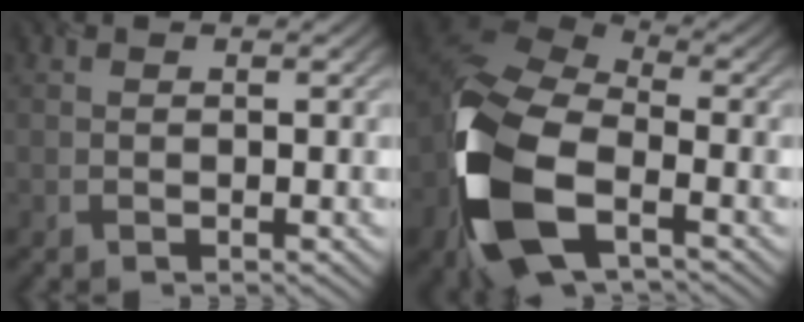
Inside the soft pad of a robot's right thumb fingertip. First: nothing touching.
{"total": 14.7, "force": [-5.2, 8.2, 11.0], "torque": [-0.263, -0.018, -0.104]}